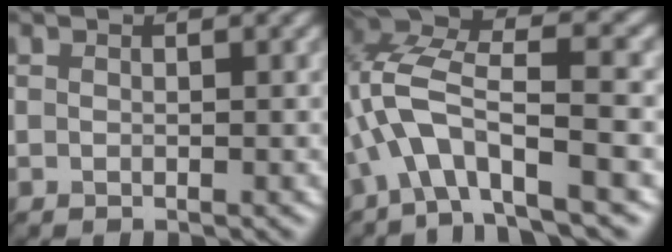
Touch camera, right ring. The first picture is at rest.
{"total": 9.5, "force": [-1.4, 3.0, 8.9], "torque": [-0.173, 0.032, -0.038]}